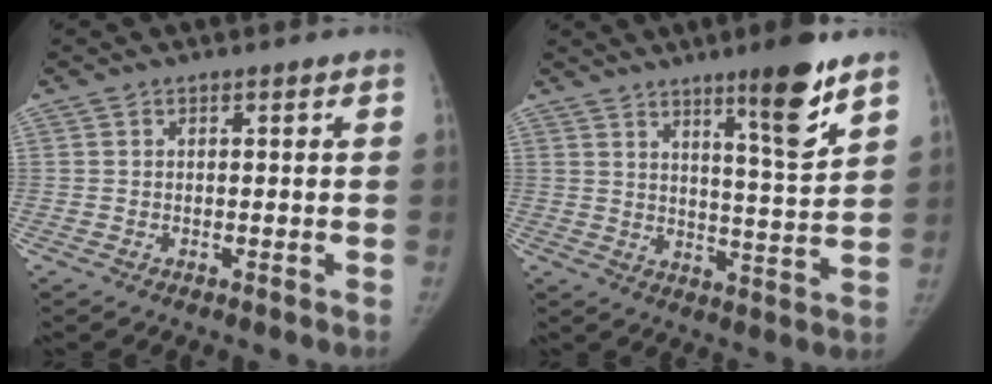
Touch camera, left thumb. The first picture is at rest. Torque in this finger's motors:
{"motor_torque": [1.91, 0.62, 1.13, -1.05, 0.09]}